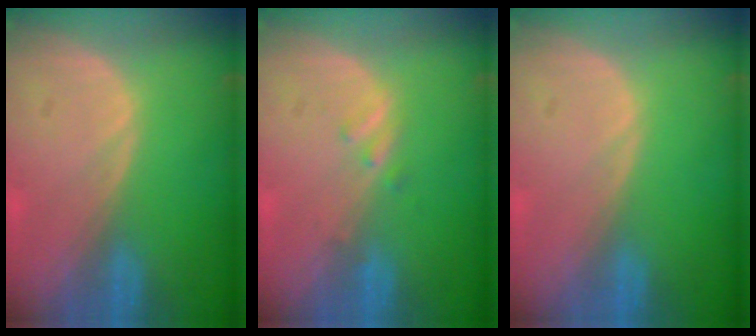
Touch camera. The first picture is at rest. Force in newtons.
{"total": 1.4, "press": 1.4, "slide": 0.2}
{"total": 0.0}